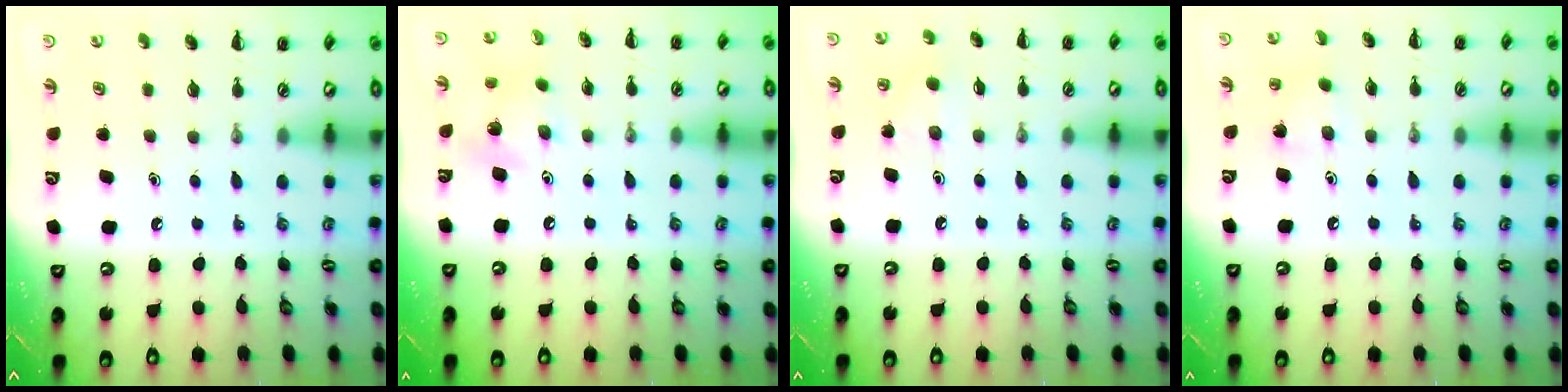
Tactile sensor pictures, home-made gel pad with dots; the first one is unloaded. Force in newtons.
{"total": 5.9, "press": 5.8, "slide": 1.2}
{"total": 2.9, "press": 2.8, "slide": 1.0}
{"total": 3.1, "press": 3.0, "slide": 0.7}